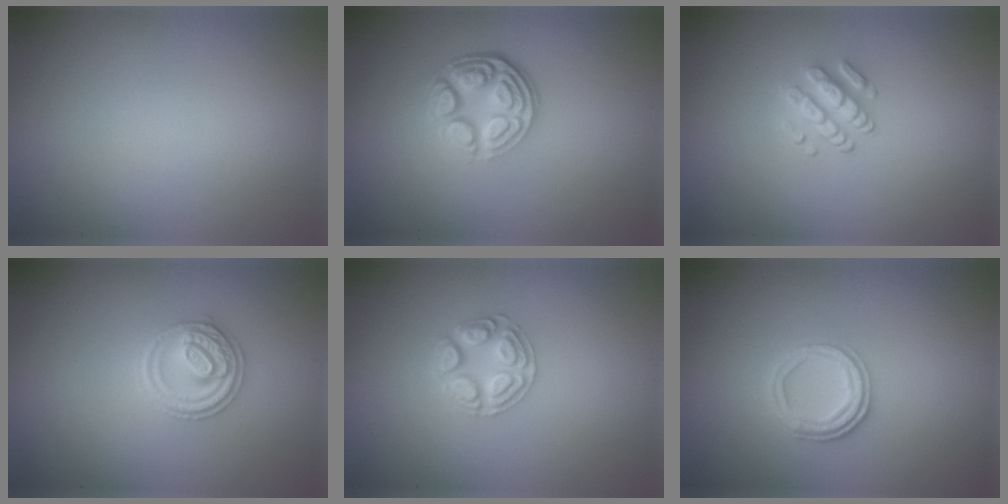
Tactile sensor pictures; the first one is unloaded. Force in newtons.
{"total": 4.8, "press": 3.5, "slide": 3.3}
{"total": 2.0, "press": 1.6, "slide": 1.3}
{"total": 2.8, "press": 2.7, "slide": 0.6}
{"total": 2.6, "press": 2.6, "slide": 0.2}
{"total": 2.6, "press": 2.3, "slide": 1.1}